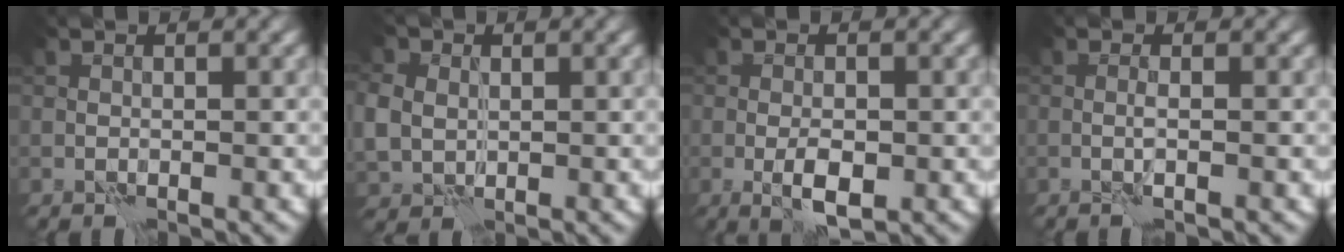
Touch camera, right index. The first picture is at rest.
{"total": 4.1, "force": [0.6, 3.5, 2.1], "torque": [-0.058, 0.008, 0.007]}
{"total": 2.8, "force": [-0.7, 1.1, 2.5], "torque": [-0.046, -0.004, -0.010]}
{"total": 0.8, "force": [0.0, -0.3, 0.7], "torque": [-0.015, 0.002, -0.001]}